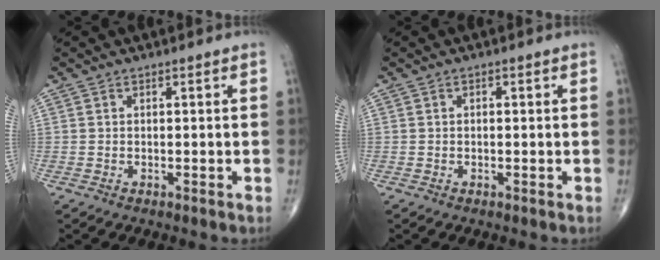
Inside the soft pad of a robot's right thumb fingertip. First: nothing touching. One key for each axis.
{"total": 0.8, "fx": 0.2, "fy": 0.3, "fz": 0.7, "tx": -0.016, "ty": 0.005, "tz": 0.004}